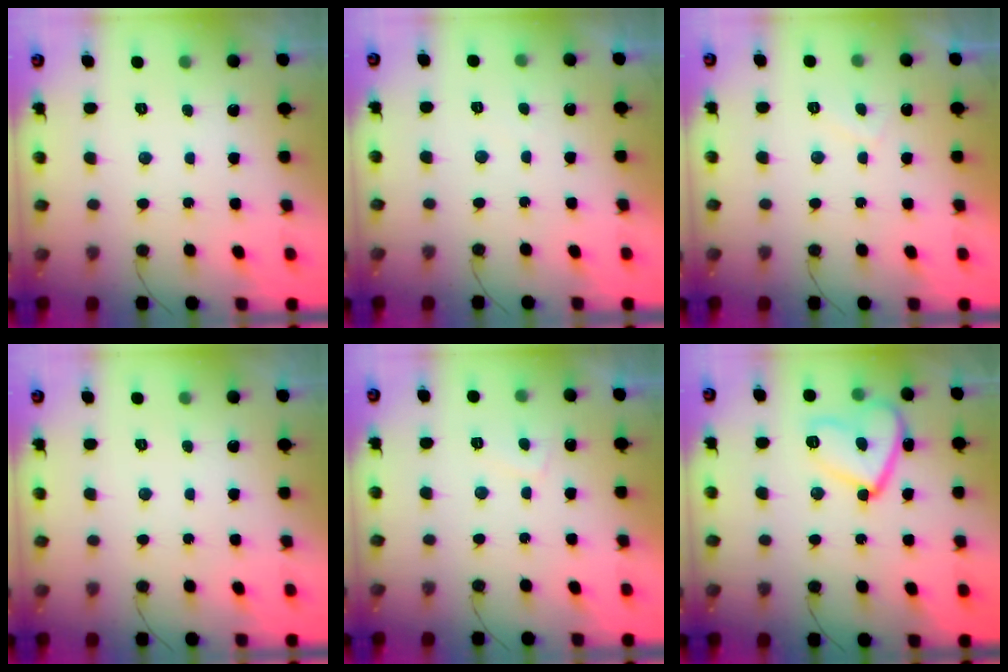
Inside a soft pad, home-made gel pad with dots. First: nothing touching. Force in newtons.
{"total": 0.8, "press": 0.6, "slide": 0.4}
{"total": 1.5, "press": 1.3, "slide": 0.7}
{"total": 0.0}
{"total": 2.3, "press": 2.2, "slide": 0.6}
{"total": 13.7, "press": 13.6, "slide": 1.3}